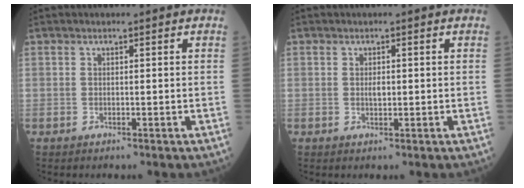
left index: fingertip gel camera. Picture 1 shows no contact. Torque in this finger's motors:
{"motor_torque": [0.39, -0.19, 0.00, 0.01]}